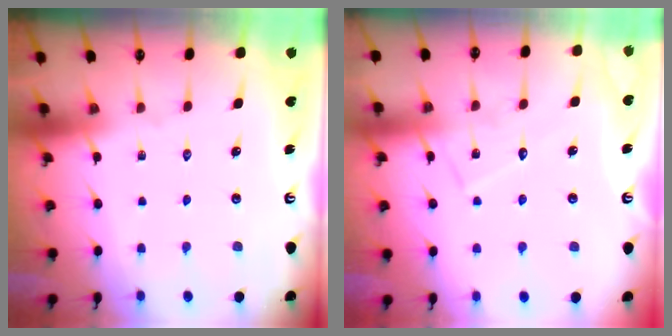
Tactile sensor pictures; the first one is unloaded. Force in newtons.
{"total": 7.0, "press": 6.9, "slide": 0.6}